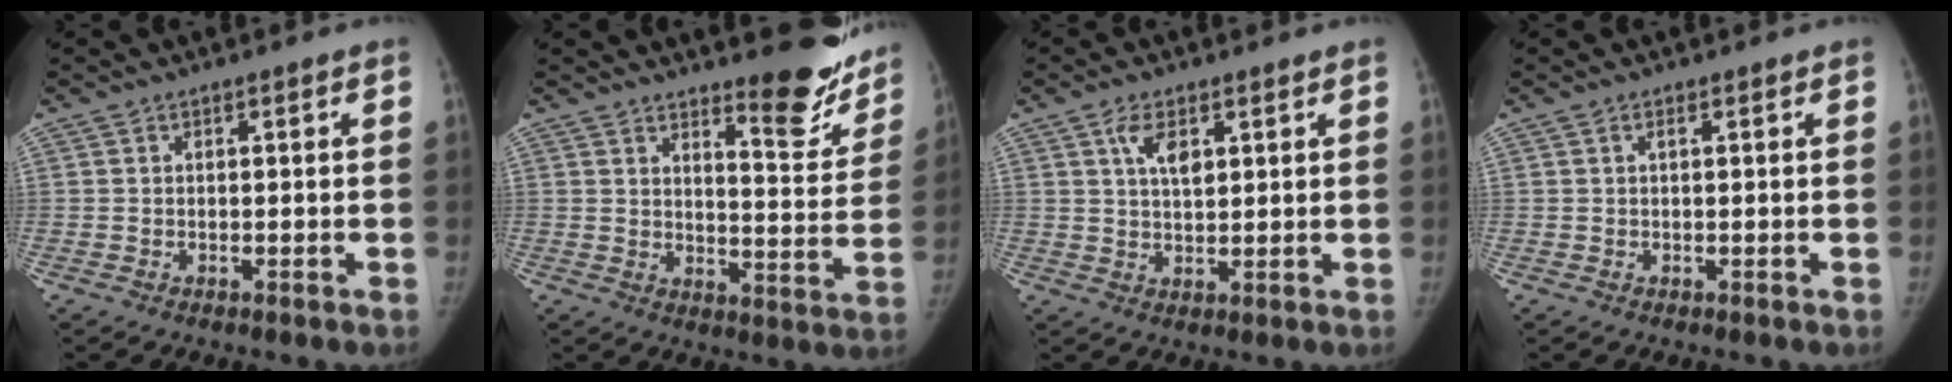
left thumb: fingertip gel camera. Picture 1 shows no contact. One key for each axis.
{"total": 12.2, "fx": 10.1, "fy": 3.2, "fz": 6.0, "tx": -0.039, "ty": -0.093, "tz": 0.129}
{"total": 5.0, "fx": 2.3, "fy": 2.4, "fz": 3.7, "tx": -0.060, "ty": -0.009, "tz": 0.044}
{"total": 0.6, "fx": 0.3, "fy": 0.1, "fz": 0.5, "tx": -0.012, "ty": 0.002, "tz": 0.003}